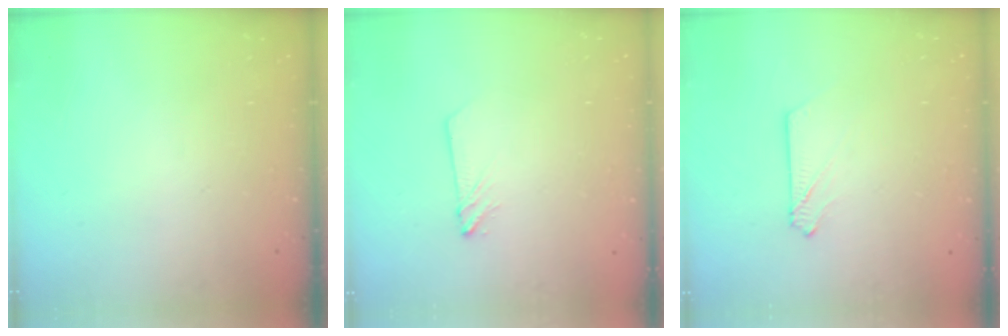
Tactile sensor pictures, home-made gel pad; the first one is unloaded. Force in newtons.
{"total": 2.8, "press": 2.8, "slide": 0.3}
{"total": 3.0, "press": 3.0, "slide": 0.4}